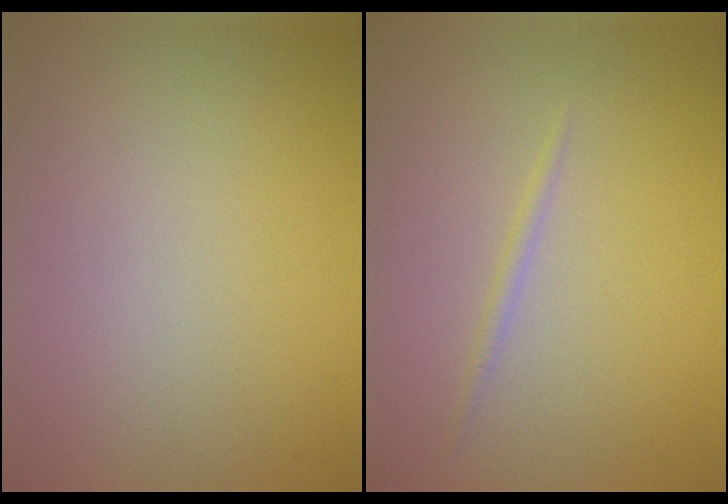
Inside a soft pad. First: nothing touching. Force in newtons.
{"total": 0.8, "press": 0.8, "slide": 0.0}